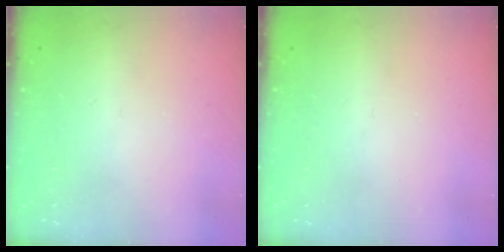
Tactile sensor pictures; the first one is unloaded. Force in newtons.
{"total": 0.0}